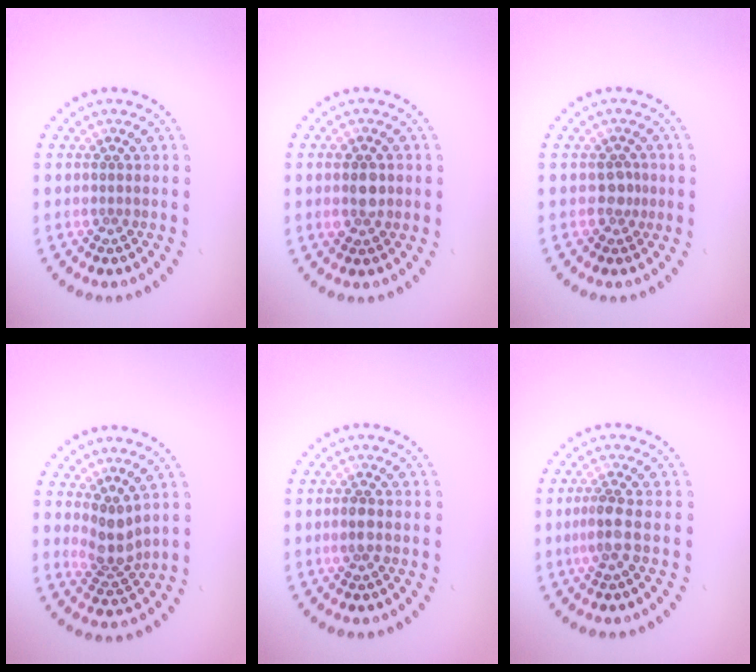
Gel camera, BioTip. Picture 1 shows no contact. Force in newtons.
{"total": 2.5, "press": 2.5, "slide": 0.1}
{"total": 1.5, "press": 1.1, "slide": 0.9}
{"total": 2.7, "press": 2.1, "slide": 1.8}
{"total": 1.3, "press": 1.3, "slide": 0.5}
{"total": 2.1, "press": 1.7, "slide": 1.3}